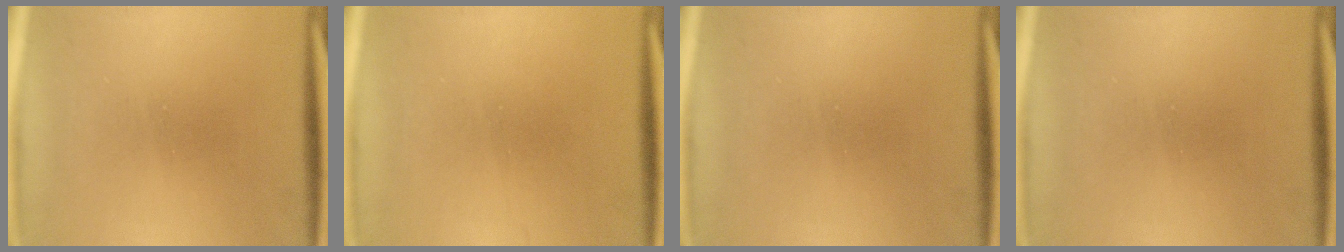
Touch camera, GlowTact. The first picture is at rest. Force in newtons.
{"total": 1.1}
{"total": 0.0}
{"total": 0.0}